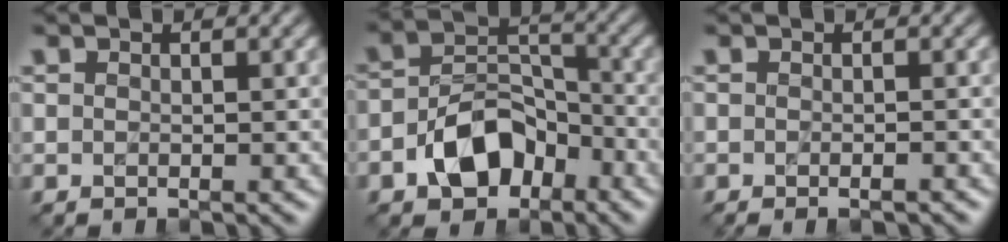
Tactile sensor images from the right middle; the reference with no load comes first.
{"total": 6.3, "force": [-3.3, 3.9, 3.7], "torque": [-0.059, 0.003, -0.063]}
{"total": 1.5, "force": [-0.8, 0.3, 1.2], "torque": [-0.014, -0.002, -0.012]}